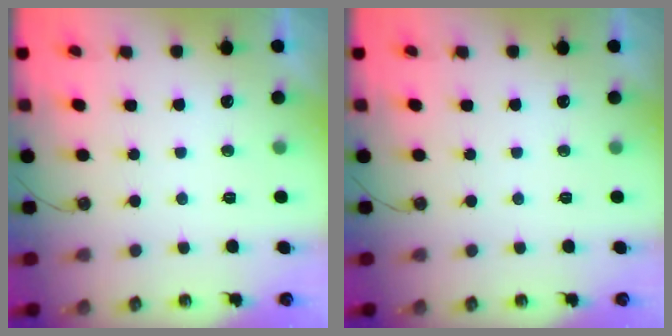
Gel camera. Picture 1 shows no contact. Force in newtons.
{"total": 0.0}